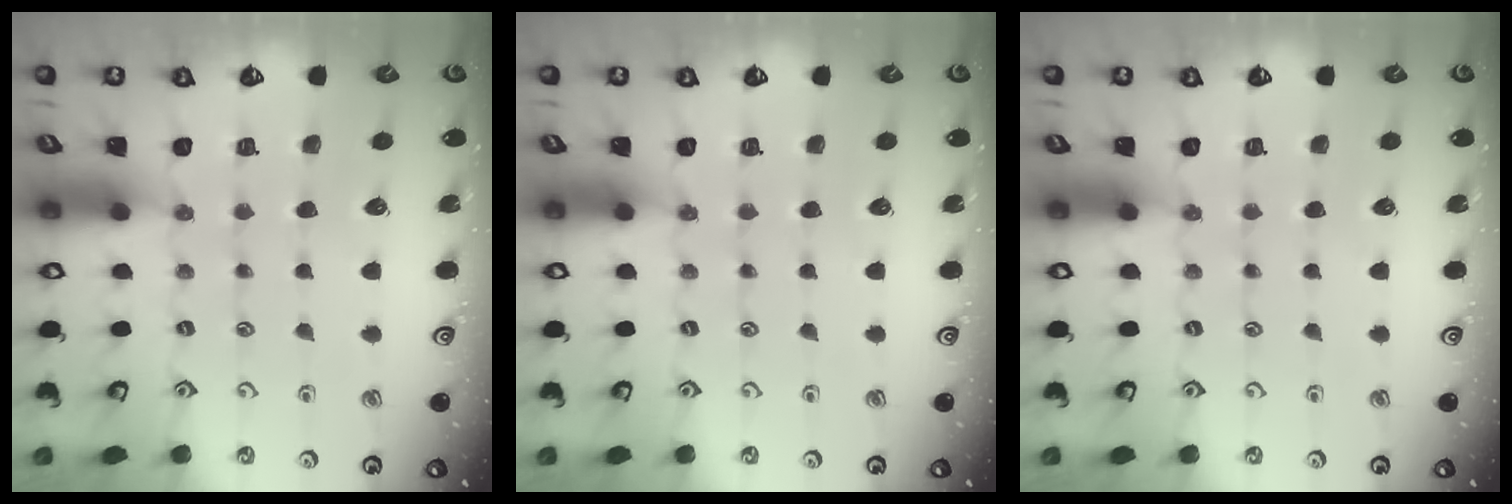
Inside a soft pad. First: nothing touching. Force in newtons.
{"total": 0.0}
{"total": 0.0}